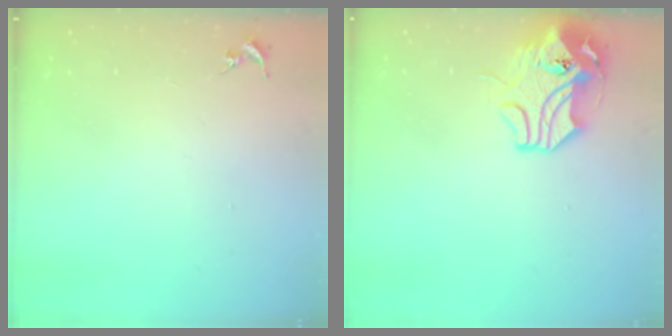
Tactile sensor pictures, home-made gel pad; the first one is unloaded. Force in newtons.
{"total": 10.6, "press": 10.5, "slide": 1.6}